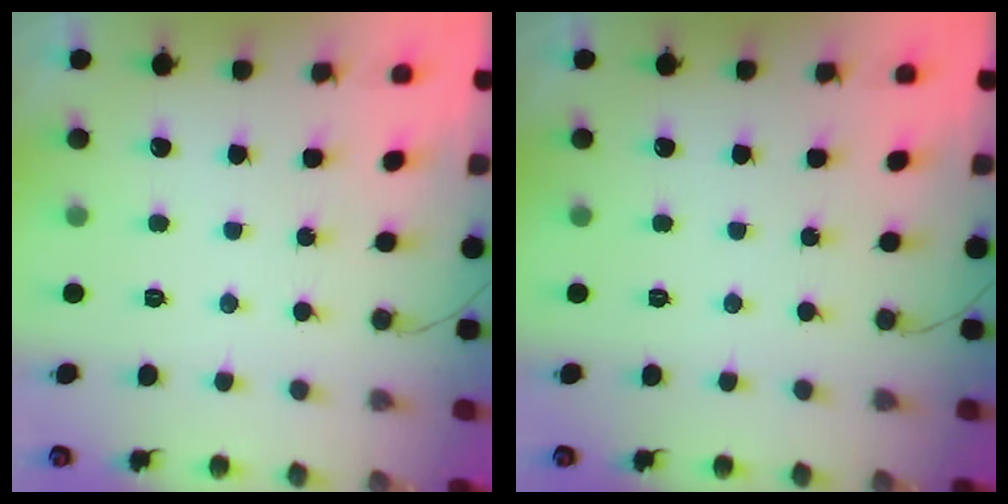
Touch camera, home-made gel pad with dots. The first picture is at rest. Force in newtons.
{"total": 0.0}